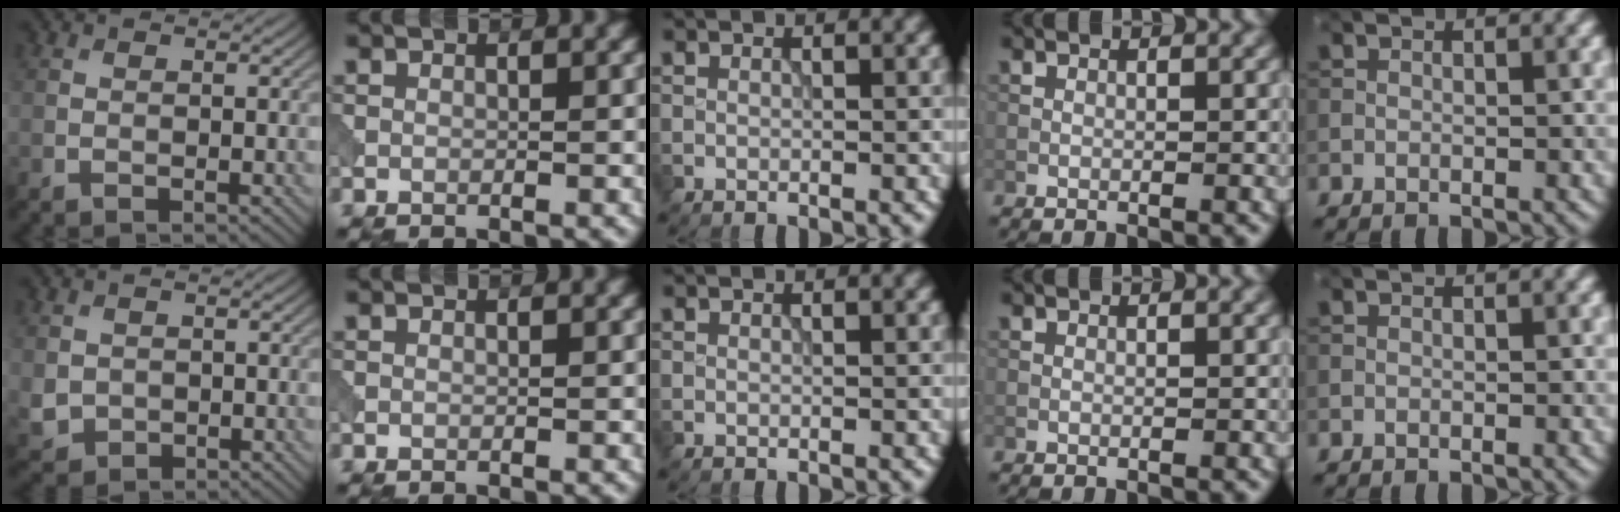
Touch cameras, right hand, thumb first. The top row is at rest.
{"thumb": {"total": 2.4, "force": [0.1, 2.3, 0.8], "torque": [-0.032, -0.011, 0.006]}}